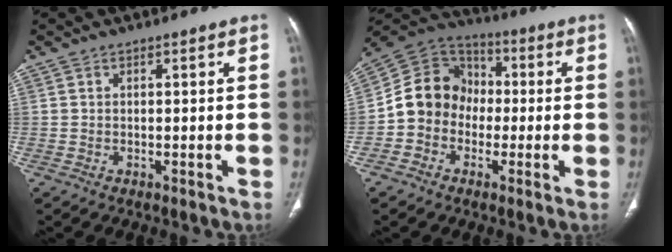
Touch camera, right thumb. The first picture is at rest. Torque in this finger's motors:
{"motor_torque": [1.22, 2.15, 1.08, -0.76, 0.09]}